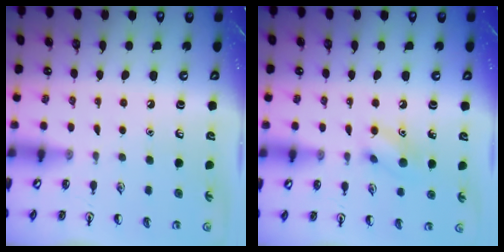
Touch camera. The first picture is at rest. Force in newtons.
{"total": 9.1, "press": 8.9, "slide": 1.5}